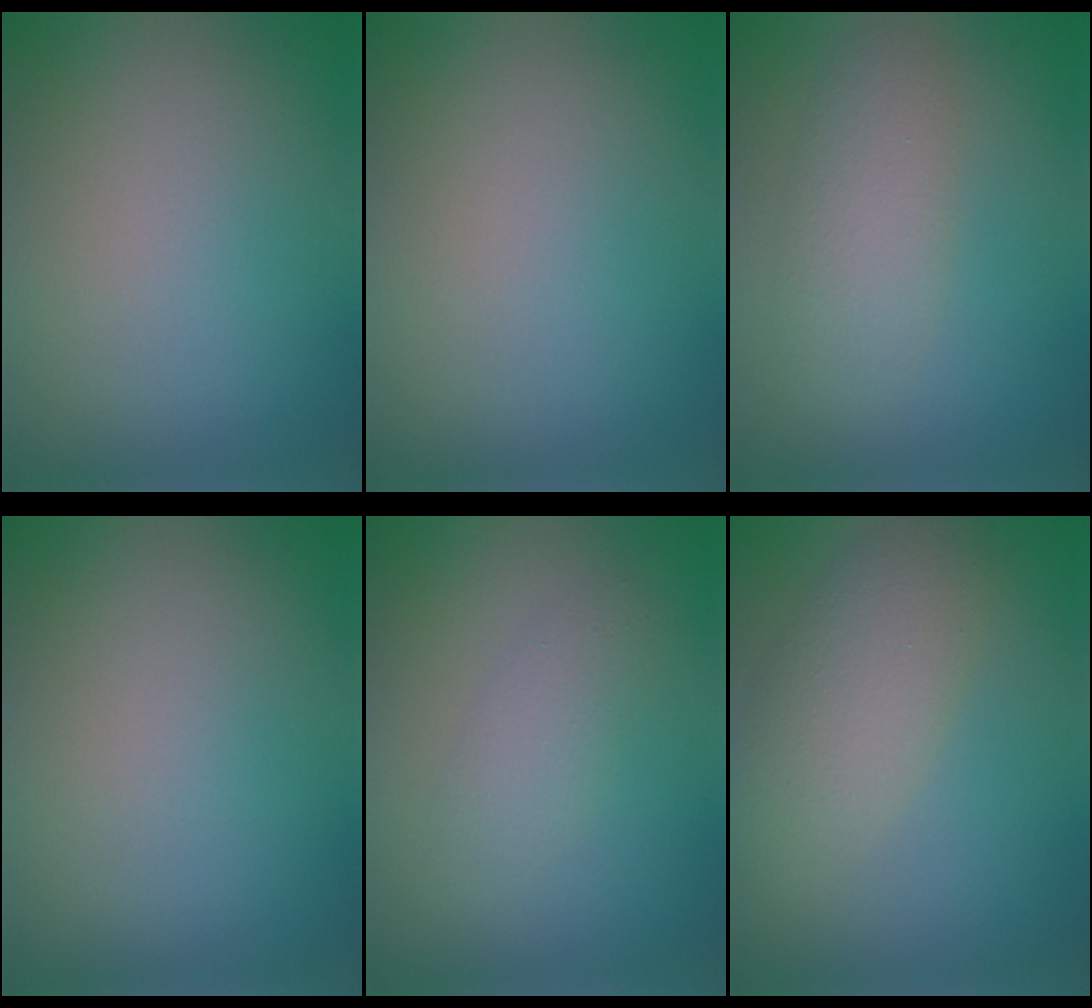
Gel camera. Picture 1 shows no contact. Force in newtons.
{"total": 0.0}
{"total": 3.8, "press": 3.8, "slide": 0.1}
{"total": 0.0}
{"total": 2.4, "press": 2.4, "slide": 0.0}
{"total": 4.9, "press": 4.9, "slide": 0.4}